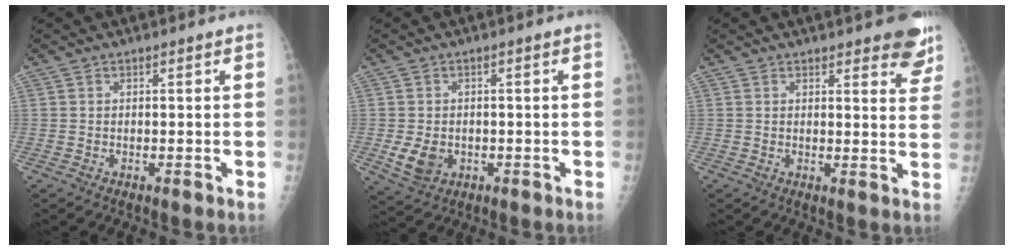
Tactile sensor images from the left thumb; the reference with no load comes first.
{"total": 5.2, "force": [-1.2, 4.0, 3.2], "torque": [-0.052, 0.002, -0.009]}
{"total": 7.5, "force": [5.8, 2.4, 4.1], "torque": [-0.018, -0.029, 0.057]}